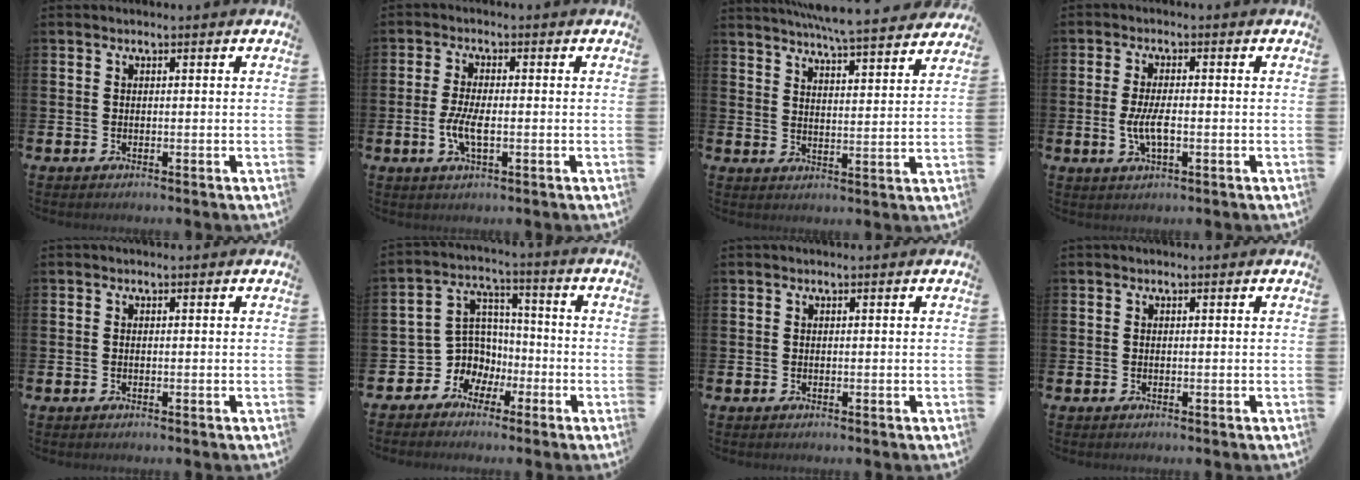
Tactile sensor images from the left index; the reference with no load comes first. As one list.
[{"total": 4.2, "force": [-0.8, 1.5, 3.8], "torque": [-0.072, 0.001, -0.015]}, {"total": 6.5, "force": [6.3, -0.1, 1.3], "torque": [-0.035, -0.044, 0.109]}, {"total": 4.2, "force": [-0.7, 1.6, 3.8], "torque": [-0.074, 0.001, -0.014]}, {"total": 0.0}, {"total": 6.0, "force": [-1.8, 5.7, 0.8], "torque": [-0.060, -0.015, -0.042]}, {"total": 0.0}, {"total": 0.0}]